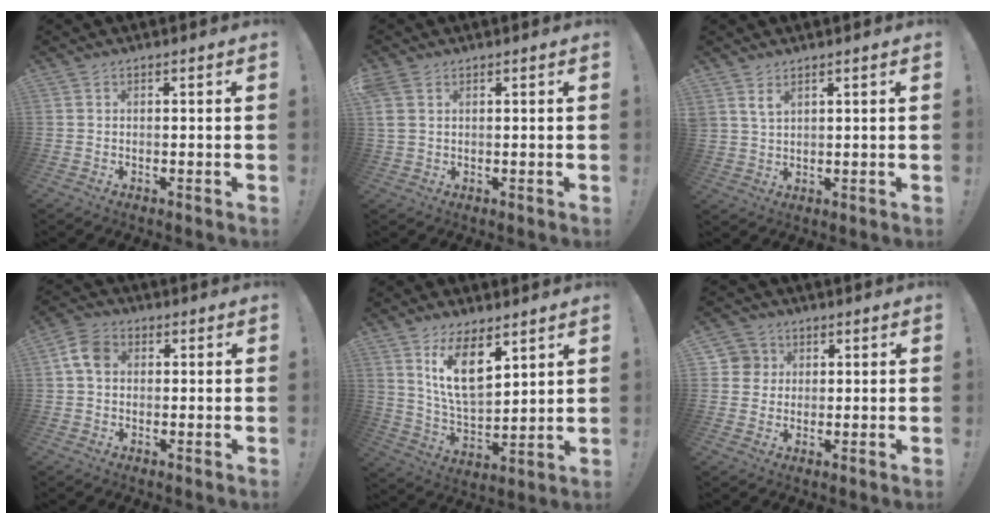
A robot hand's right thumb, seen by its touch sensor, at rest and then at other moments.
{"total": 3.7, "force": [1.7, 2.5, 2.1], "torque": [-0.054, 0.003, 0.034]}
{"total": 3.6, "force": [2.7, 1.7, 1.8], "torque": [-0.027, -0.017, 0.049]}
{"total": 7.2, "force": [1.3, 5.2, 4.8], "torque": [-0.091, 0.015, 0.029]}
{"total": 12.9, "force": [7.4, 5.9, 8.8], "torque": [-0.162, -0.040, 0.138]}
{"total": 5.2, "force": [1.3, 4.9, 0.7], "torque": [-0.014, -0.005, 0.027]}